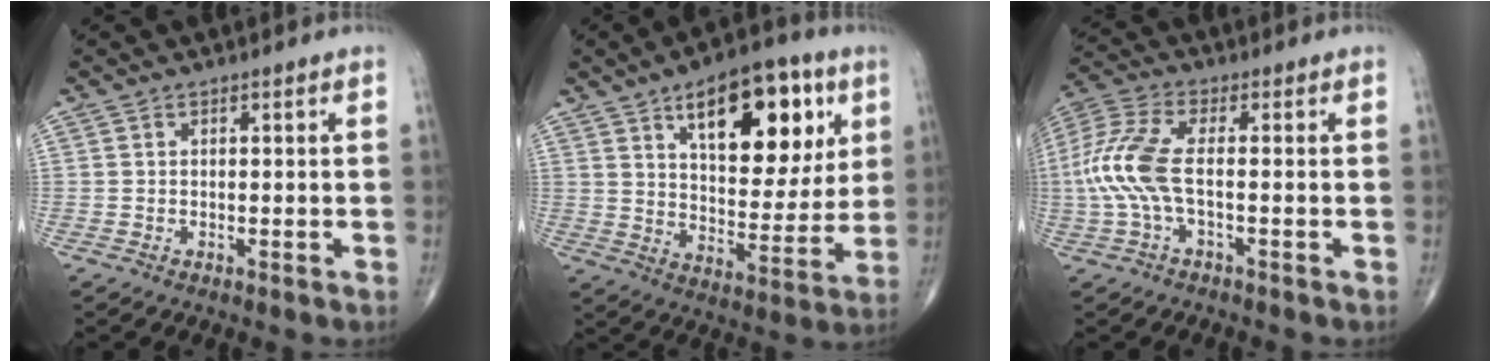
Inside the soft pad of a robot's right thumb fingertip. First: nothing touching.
{"total": 21.0, "force": [8.7, 10.4, 16.0], "torque": [-0.180, -0.031, 0.132]}
{"total": 10.1, "force": [-1.1, 3.7, 9.3], "torque": [-0.238, 0.024, -0.027]}